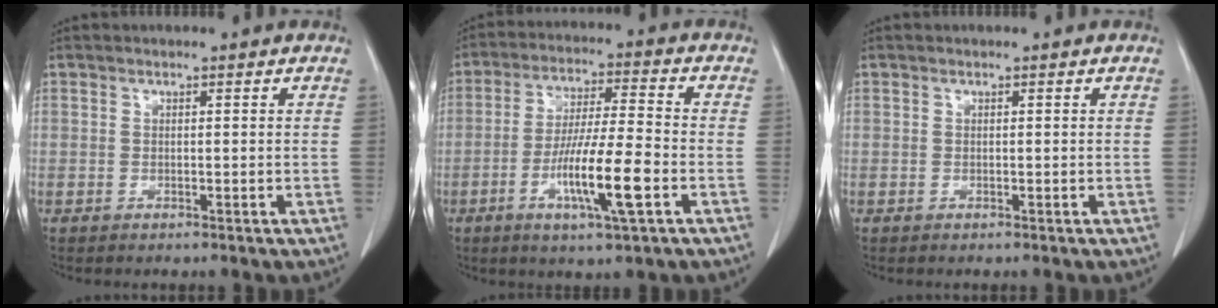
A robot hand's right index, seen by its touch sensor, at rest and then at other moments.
{"total": 11.5, "force": [-4.1, 0.5, 10.8], "torque": [-0.199, -0.011, -0.073]}
{"total": 0.0}